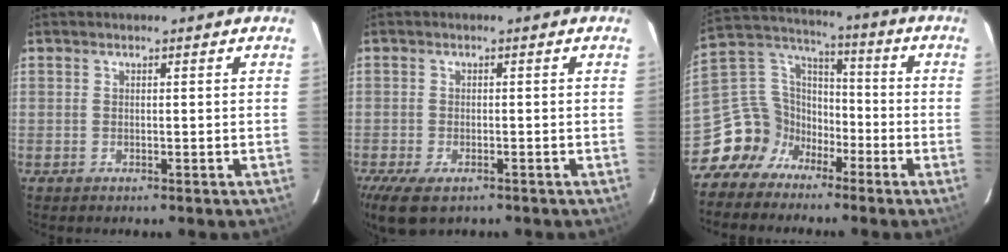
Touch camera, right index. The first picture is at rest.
{"total": 7.7, "force": [-4.9, 3.5, 4.8], "torque": [-0.117, -0.033, -0.085]}
{"total": 11.9, "force": [-7.7, 8.6, 2.7], "torque": [-0.071, 0.050, -0.146]}